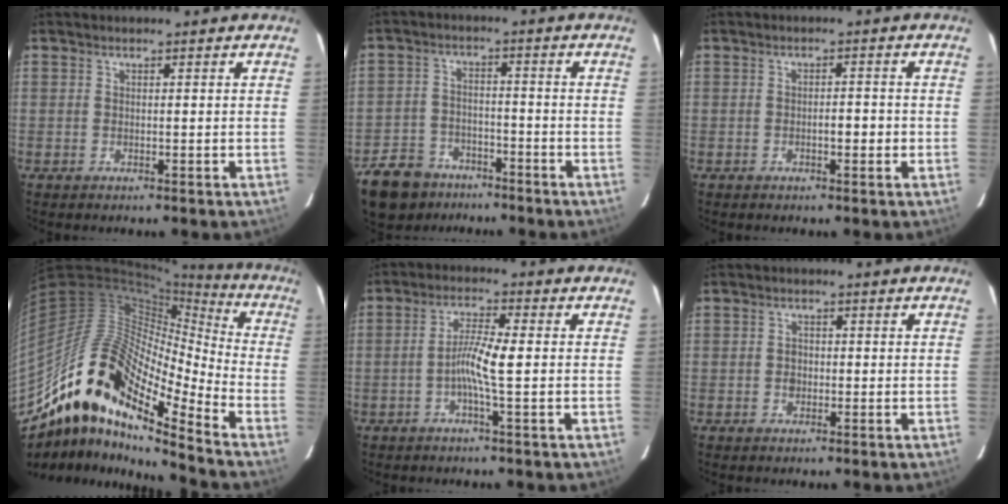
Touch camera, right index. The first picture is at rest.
{"total": 9.1, "force": [-6.7, 5.9, 2.1], "torque": [-0.055, 0.002, -0.110]}
{"total": 2.3, "force": [-0.6, 0.8, 2.0], "torque": [-0.030, 0.004, -0.009]}
{"total": 20.9, "force": [-14.5, 4.6, 14.3], "torque": [-0.278, 0.019, -0.261]}
{"total": 5.5, "force": [-0.9, -0.1, 5.4], "torque": [-0.107, 0.004, -0.020]}
{"total": 1.5, "force": [-0.3, 1.2, 0.8], "torque": [-0.015, 0.003, -0.002]}